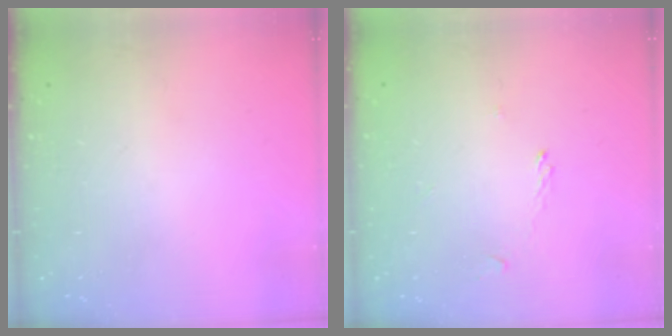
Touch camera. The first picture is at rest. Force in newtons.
{"total": 1.4, "press": 1.3, "slide": 0.2}